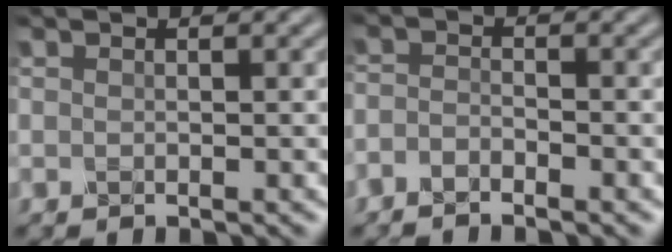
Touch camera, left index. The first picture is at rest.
{"total": 1.6, "force": [-1.4, 0.4, 0.7], "torque": [-0.016, -0.001, -0.036]}